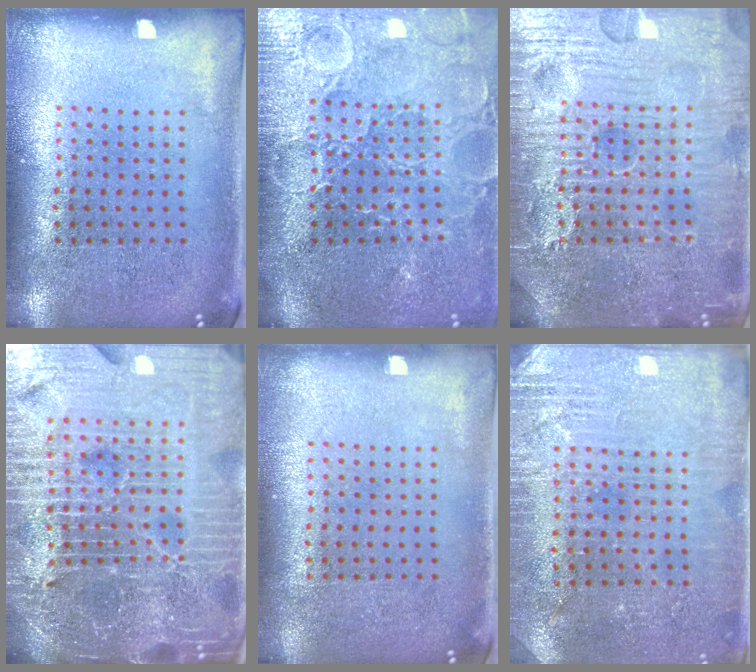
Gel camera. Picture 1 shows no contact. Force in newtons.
{"total": 3.9, "press": 3.7, "slide": 1.2}
{"total": 7.9, "press": 7.8, "slide": 0.9}
{"total": 7.3, "press": 6.4, "slide": 3.7}
{"total": 0.0}
{"total": 2.8, "press": 2.8, "slide": 0.4}